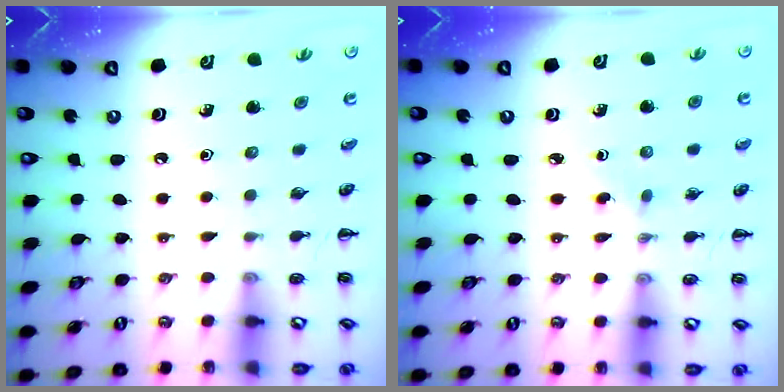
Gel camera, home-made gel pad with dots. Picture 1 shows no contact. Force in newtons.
{"total": 3.0, "press": 2.8, "slide": 1.1}